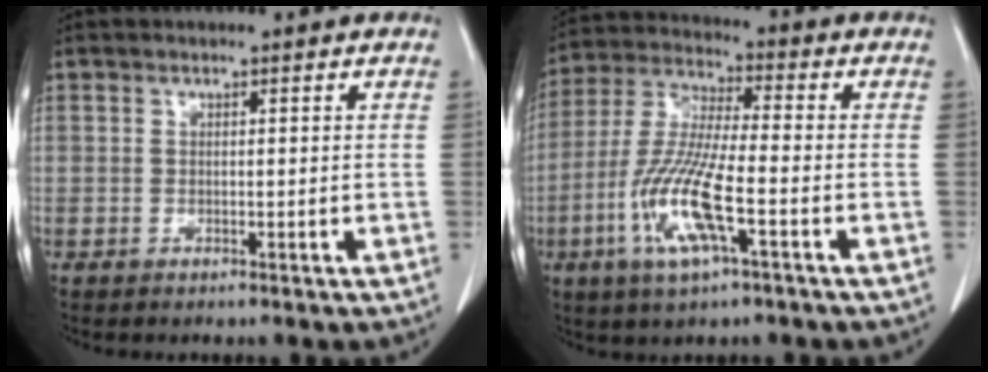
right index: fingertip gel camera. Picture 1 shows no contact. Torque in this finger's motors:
{"motor_torque": [1.18, -0.14, 0.40, 0.21]}